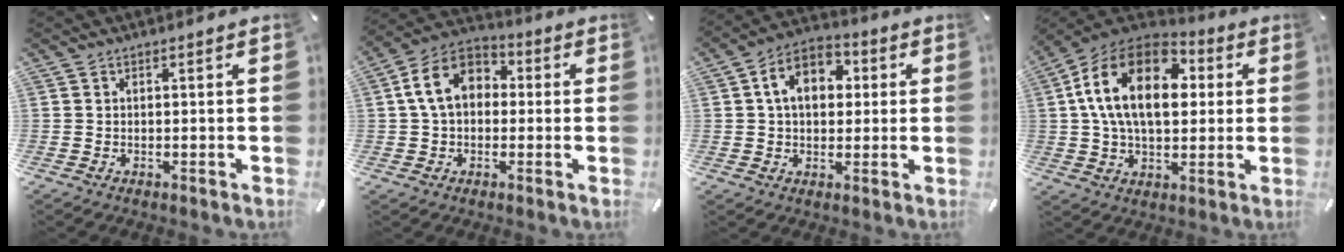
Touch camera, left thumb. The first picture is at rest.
{"total": 10.8, "force": [1.0, 8.2, 7.1], "torque": [-0.151, 0.023, 0.020]}
{"total": 9.9, "force": [2.0, 7.2, 6.5], "torque": [-0.109, 0.008, 0.033]}
{"total": 19.7, "force": [4.3, 12.8, 14.4], "torque": [-0.277, 0.002, 0.071]}